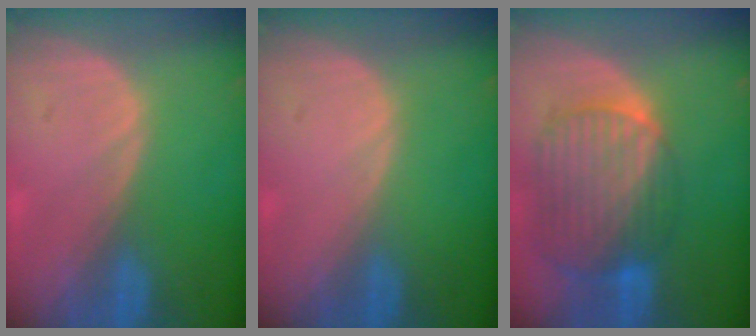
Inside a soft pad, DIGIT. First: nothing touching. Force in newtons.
{"total": 0.0}
{"total": 10.5, "press": 8.9, "slide": 5.5}